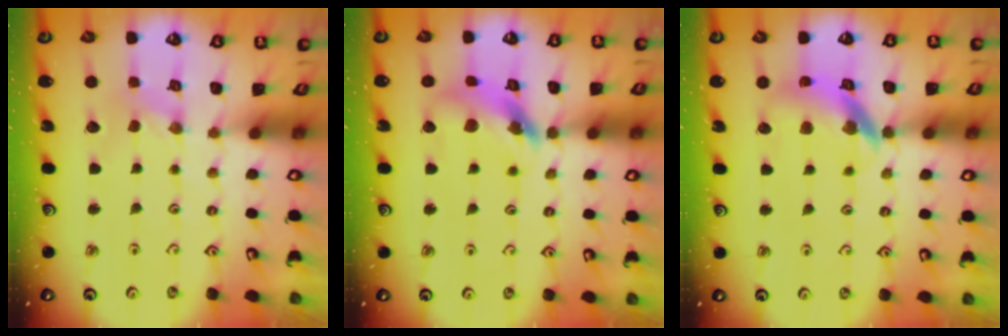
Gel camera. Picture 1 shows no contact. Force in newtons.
{"total": 11.7, "press": 11.6, "slide": 1.5}
{"total": 12.5, "press": 12.4, "slide": 1.6}